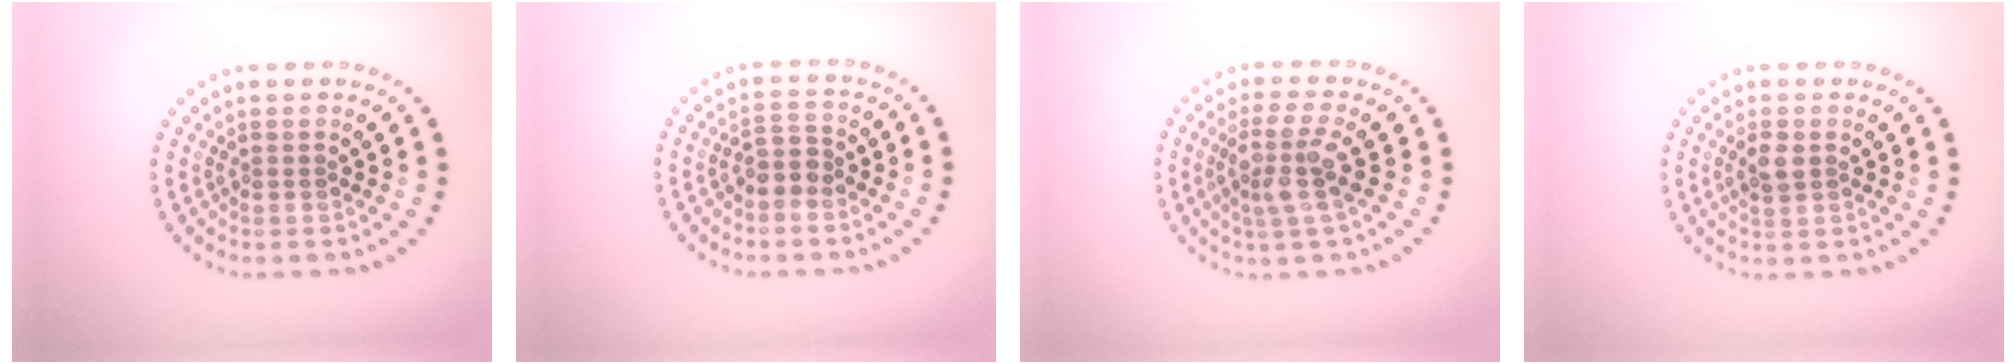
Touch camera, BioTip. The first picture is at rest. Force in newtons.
{"total": 2.0, "press": 1.8, "slide": 0.9}
{"total": 3.6, "press": 3.0, "slide": 2.0}
{"total": 1.8, "press": 1.8, "slide": 0.3}